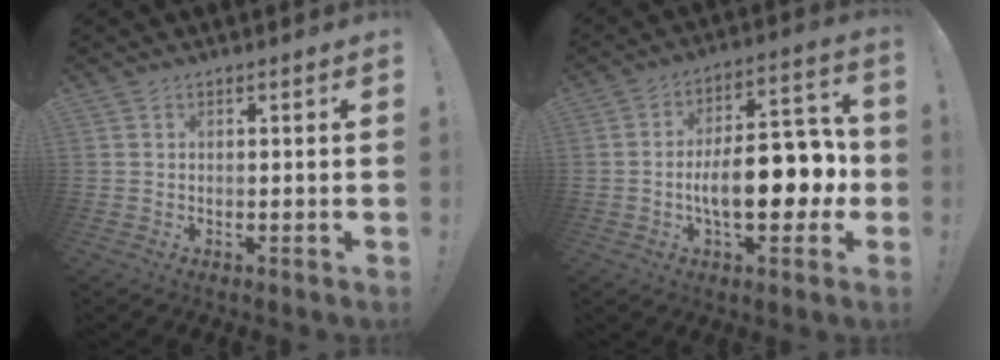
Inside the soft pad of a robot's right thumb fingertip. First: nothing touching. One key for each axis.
{"total": 17.8, "fx": -3.0, "fy": 8.2, "fz": 15.5, "tx": -0.234, "ty": 0.020, "tz": -0.045}